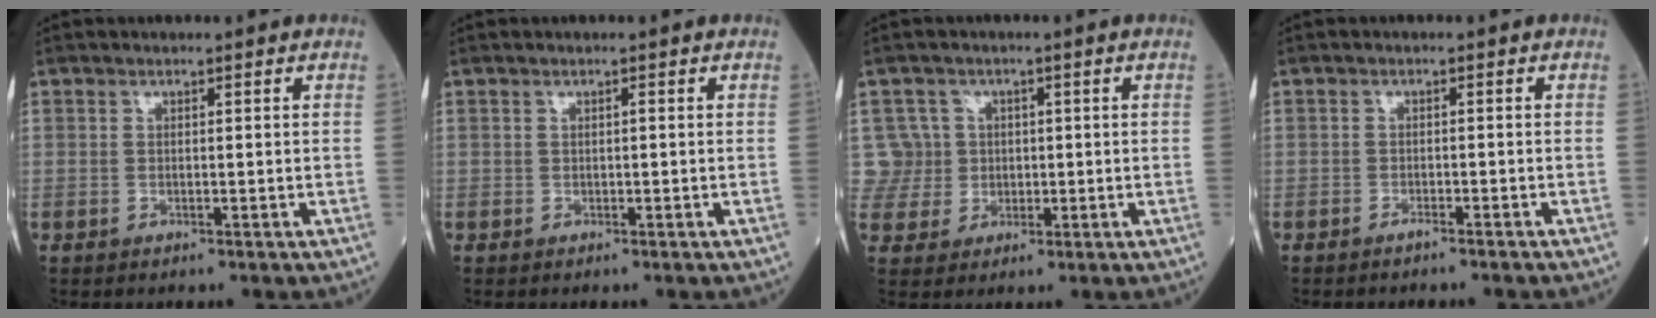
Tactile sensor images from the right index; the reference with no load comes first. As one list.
[{"total": 0.0}, {"total": 5.5, "force": [1.1, 5.3, -0.7], "torque": [0.033, 0.018, 0.023]}, {"total": 0.9, "force": [-0.9, 0.0, 0.2], "torque": [-0.004, 0.001, -0.014]}]